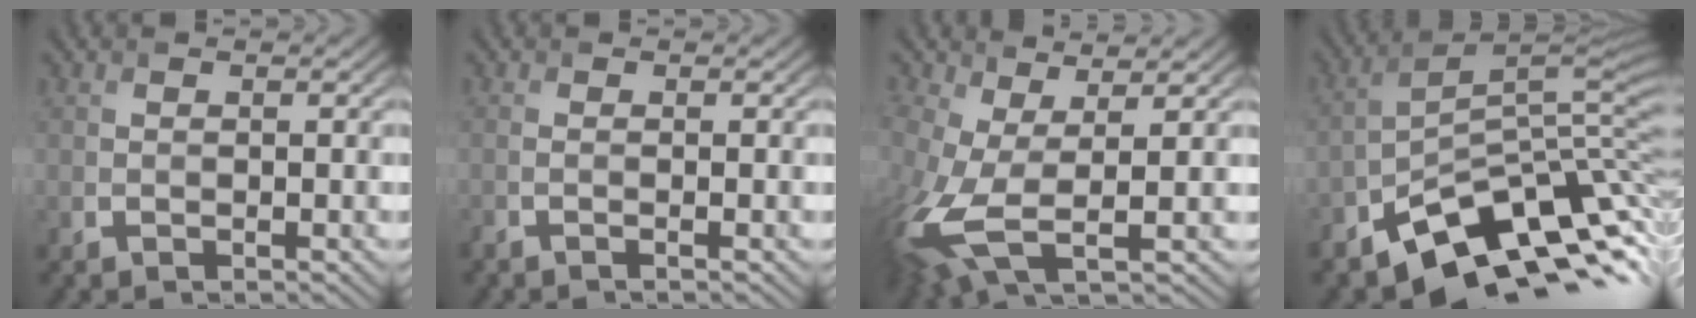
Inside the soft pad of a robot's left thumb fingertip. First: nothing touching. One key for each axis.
{"total": 0.7, "fx": -0.3, "fy": -0.3, "fz": 0.6, "tx": -0.010, "ty": -0.001, "tz": -0.015}
{"total": 9.7, "fx": -0.7, "fy": 4.5, "fz": 8.6, "tx": -0.237, "ty": -0.015, "tz": -0.014}
{"total": 11.5, "fx": -7.3, "fy": 3.9, "fz": 8.0, "tx": -0.130, "ty": -0.002, "tz": -0.125}